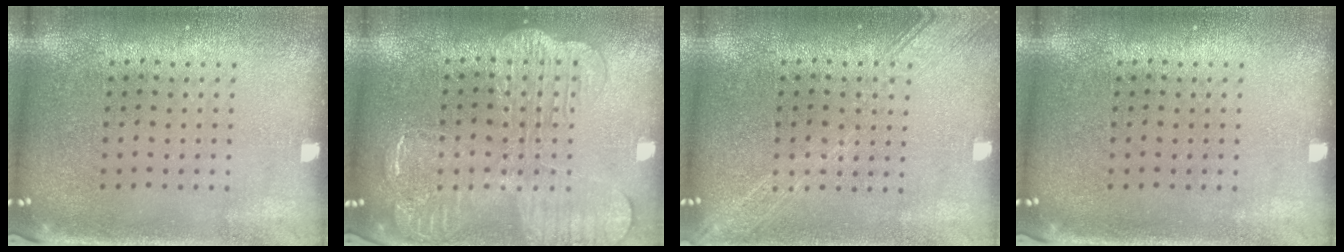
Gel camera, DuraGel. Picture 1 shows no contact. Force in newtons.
{"total": 2.4, "press": 2.3, "slide": 0.5}
{"total": 3.0, "press": 3.0, "slide": 0.5}
{"total": 0.0}